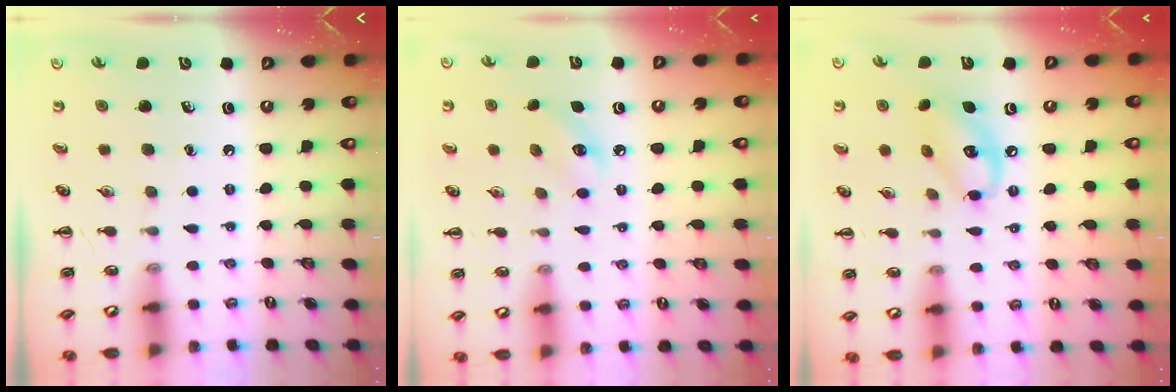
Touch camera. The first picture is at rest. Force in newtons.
{"total": 6.2, "press": 6.0, "slide": 1.7}
{"total": 10.7, "press": 10.5, "slide": 2.1}